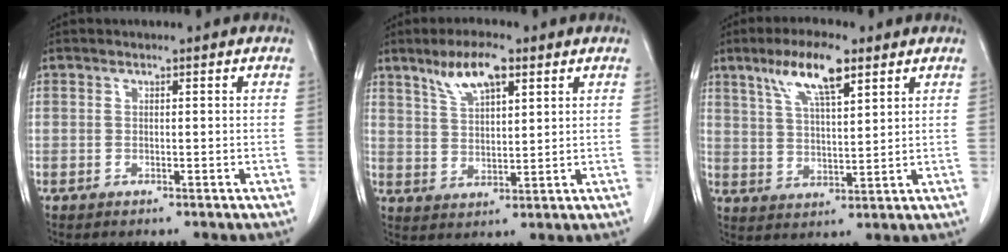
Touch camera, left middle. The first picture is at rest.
{"total": 7.3, "force": [4.6, 1.9, 5.3], "torque": [-0.106, 0.006, 0.087]}
{"total": 9.2, "force": [5.6, 2.0, 7.1], "torque": [-0.137, 0.008, 0.102]}